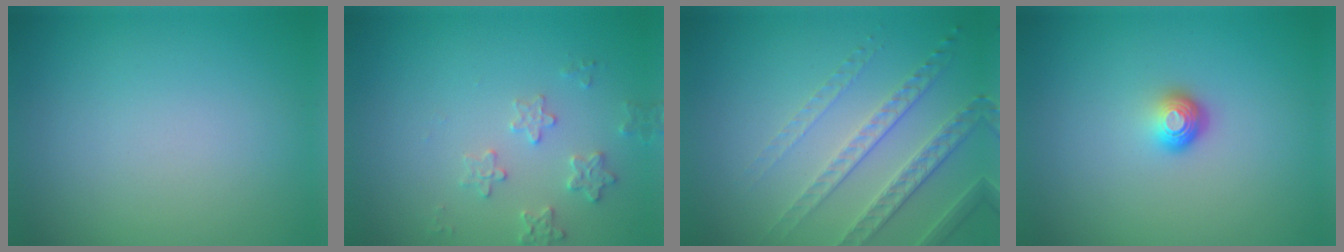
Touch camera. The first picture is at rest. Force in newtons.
{"total": 2.2, "press": 2.1, "slide": 0.4}
{"total": 4.7, "press": 3.2, "slide": 3.4}
{"total": 1.8, "press": 1.1, "slide": 1.5}